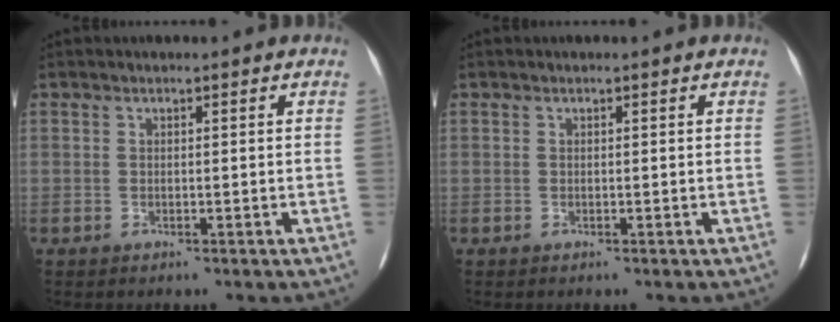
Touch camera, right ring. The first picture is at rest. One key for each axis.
{"total": 0.0}